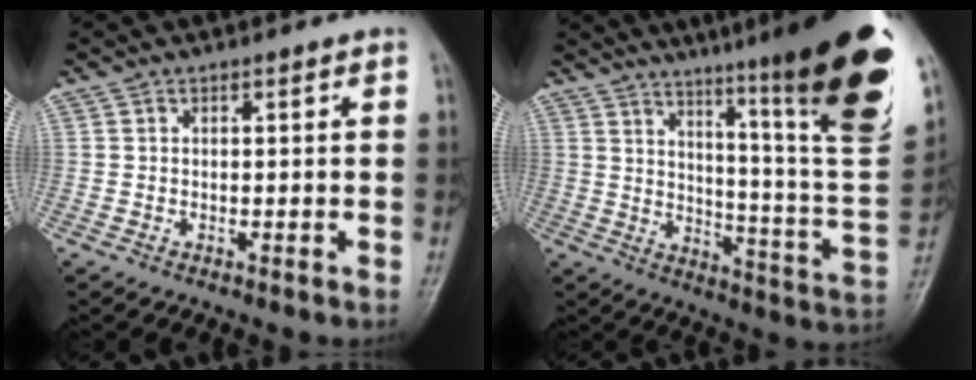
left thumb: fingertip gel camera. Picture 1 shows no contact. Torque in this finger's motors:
{"motor_torque": [3.36, 1.63, 1.61, -1.15, 0.47]}